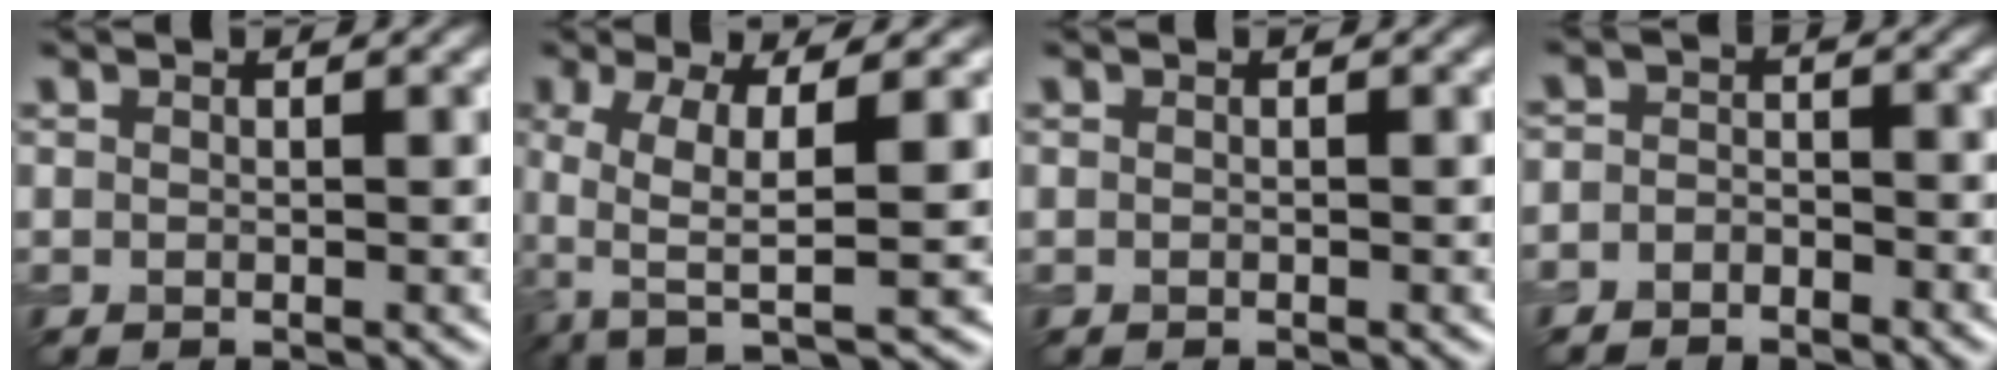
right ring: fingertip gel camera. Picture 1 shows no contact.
{"total": 6.9, "force": [-0.8, 2.2, 6.5], "torque": [-0.123, -0.005, -0.018]}
{"total": 0.0}
{"total": 2.0, "force": [-1.6, 1.1, 0.4], "torque": [-0.005, 0.005, -0.037]}